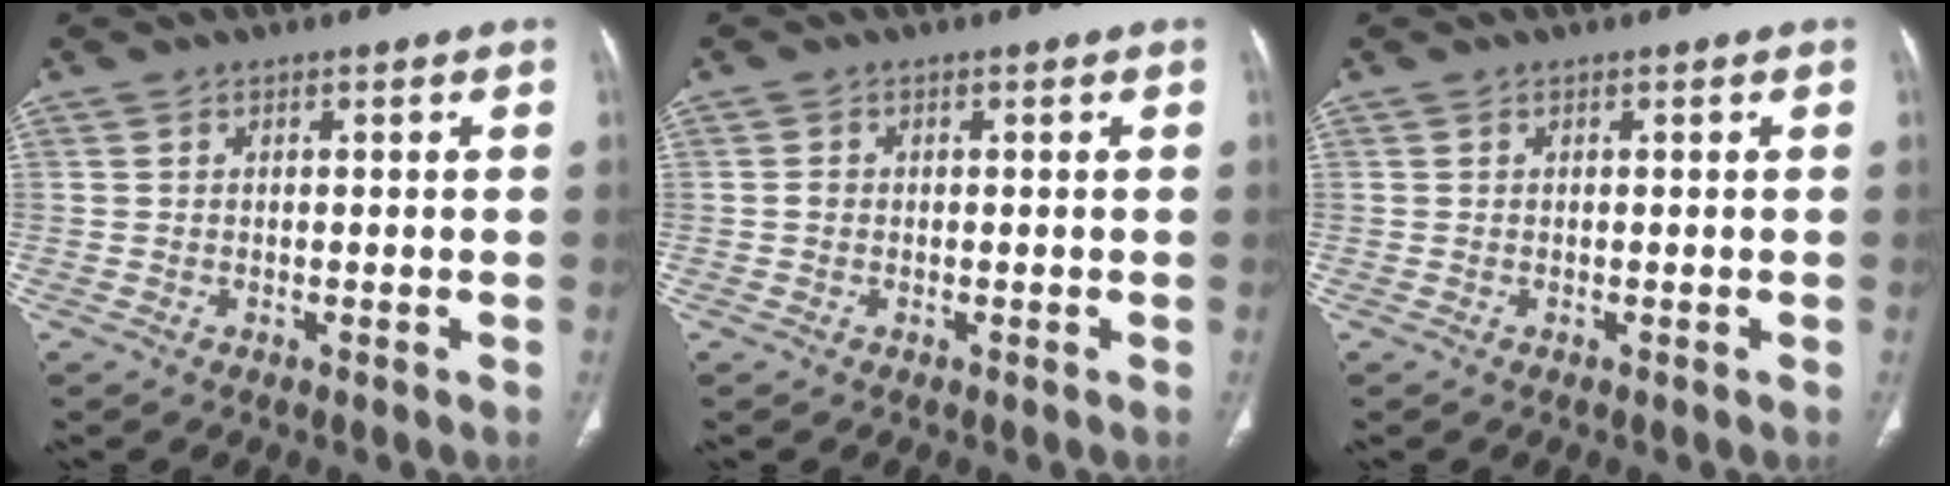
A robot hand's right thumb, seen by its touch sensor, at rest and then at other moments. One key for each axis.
{"total": 0.9, "fx": -0.1, "fy": 0.8, "fz": 0.4, "tx": -0.006, "ty": 0.002, "tz": -0.002}
{"total": 0.0}